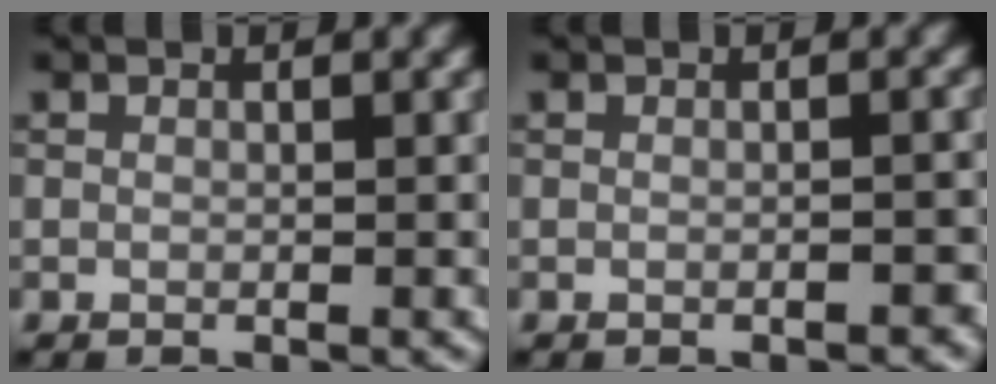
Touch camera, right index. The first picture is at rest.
{"total": 1.0, "force": [-0.7, 0.2, 0.7], "torque": [-0.010, 0.004, -0.008]}